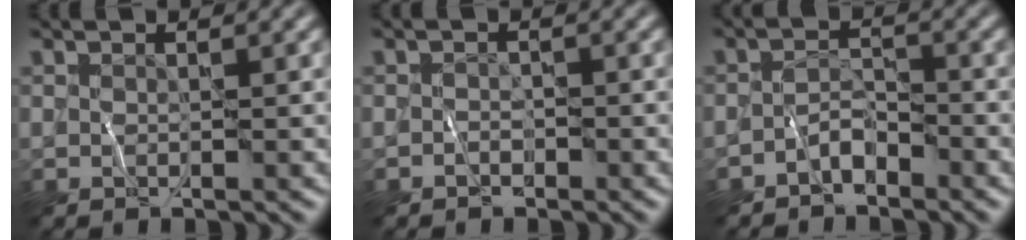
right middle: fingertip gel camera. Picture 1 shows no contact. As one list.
[{"total": 0.7, "force": [-0.6, 0.4, -0.1], "torque": [0.007, 0.007, -0.012]}, {"total": 2.1, "force": [-1.7, 1.0, 0.9], "torque": [-0.010, 0.012, -0.035]}]